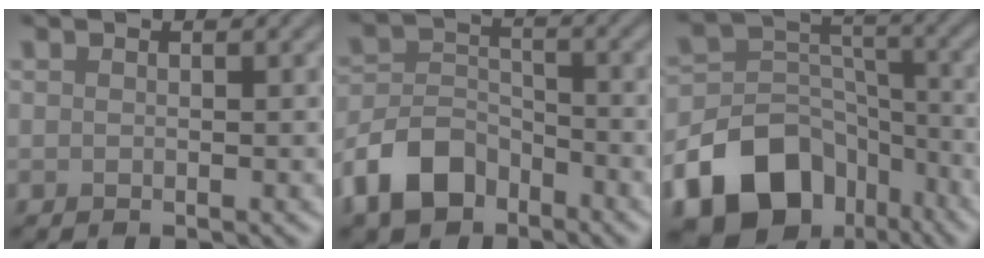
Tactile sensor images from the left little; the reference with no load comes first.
{"total": 6.3, "force": [-4.2, 3.8, 2.8], "torque": [-0.054, 0.000, -0.092]}
{"total": 14.8, "force": [-9.0, 10.4, 5.6], "torque": [-0.131, -0.010, -0.144]}